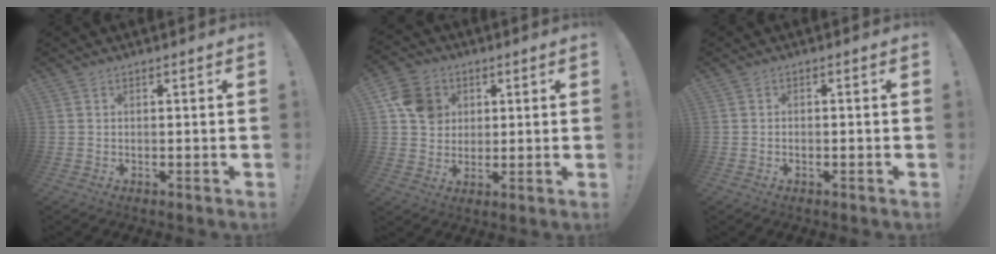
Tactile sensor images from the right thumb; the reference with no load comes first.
{"total": 10.5, "force": [3.4, 9.2, 3.8], "torque": [-0.035, -0.006, 0.069]}
{"total": 0.6, "force": [-0.3, 0.4, 0.3], "torque": [-0.004, 0.003, -0.006]}